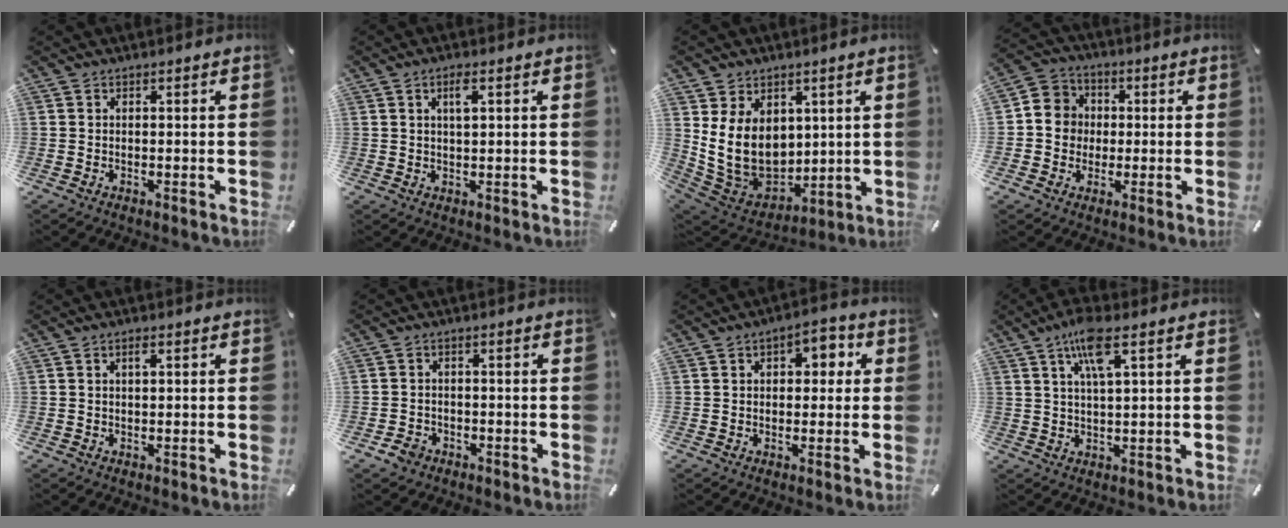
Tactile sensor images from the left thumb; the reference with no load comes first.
{"total": 3.1, "force": [1.2, 0.9, 2.7], "torque": [-0.057, 0.007, 0.018]}
{"total": 14.5, "force": [2.8, 11.9, 7.9], "torque": [-0.170, -0.029, 0.061]}
{"total": 7.1, "force": [-0.5, 6.9, 1.5], "torque": [-0.036, 0.012, -0.010]}
{"total": 1.6, "force": [0.6, 0.7, 1.3], "torque": [-0.028, 0.004, 0.009]}
{"total": 3.3, "force": [-2.0, 2.4, 0.9], "torque": [-0.020, 0.008, -0.042]}
{"total": 4.7, "force": [0.6, 3.5, 3.2], "torque": [-0.027, -0.002, -0.003]}
{"total": 8.1, "force": [4.1, 1.8, 6.7], "torque": [-0.133, 0.004, 0.068]}